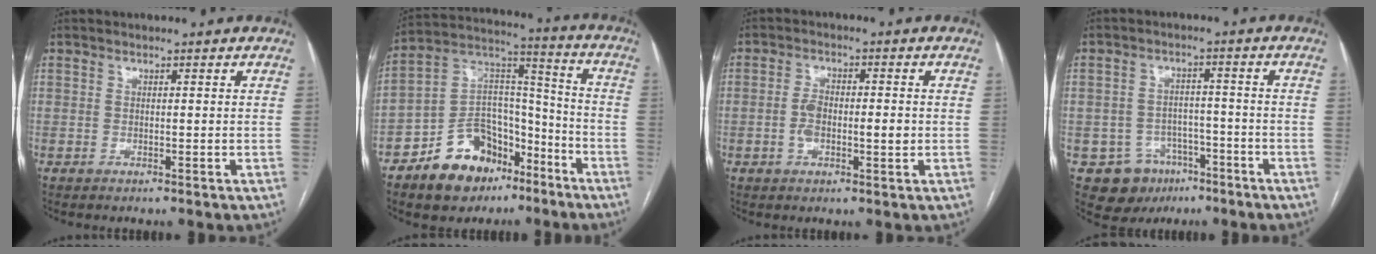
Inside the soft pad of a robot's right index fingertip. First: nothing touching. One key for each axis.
{"total": 15.8, "fx": -9.9, "fy": 9.9, "fz": 7.3, "tx": -0.120, "ty": 0.060, "tz": -0.161}
{"total": 5.3, "fx": -0.7, "fy": 2.2, "fz": 4.7, "tx": -0.092, "ty": 0.010, "tz": -0.011}
{"total": 7.9, "fx": -4.2, "fy": 6.5, "fz": 1.7, "tx": -0.025, "ty": 0.012, "tz": -0.053}